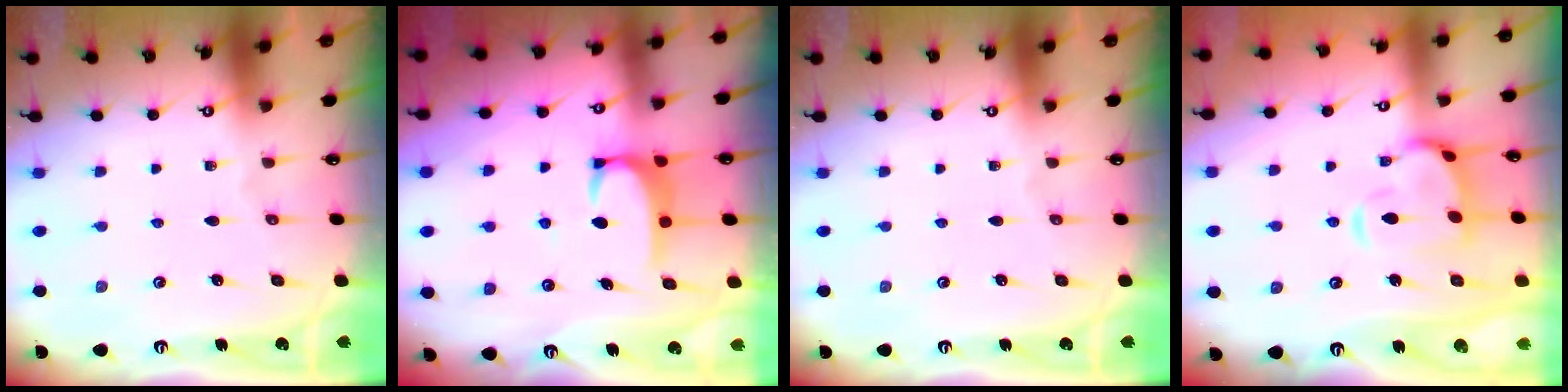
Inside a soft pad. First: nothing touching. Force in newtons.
{"total": 2.8, "press": 2.8, "slide": 0.3}
{"total": 0.0}
{"total": 5.0, "press": 5.0, "slide": 0.7}